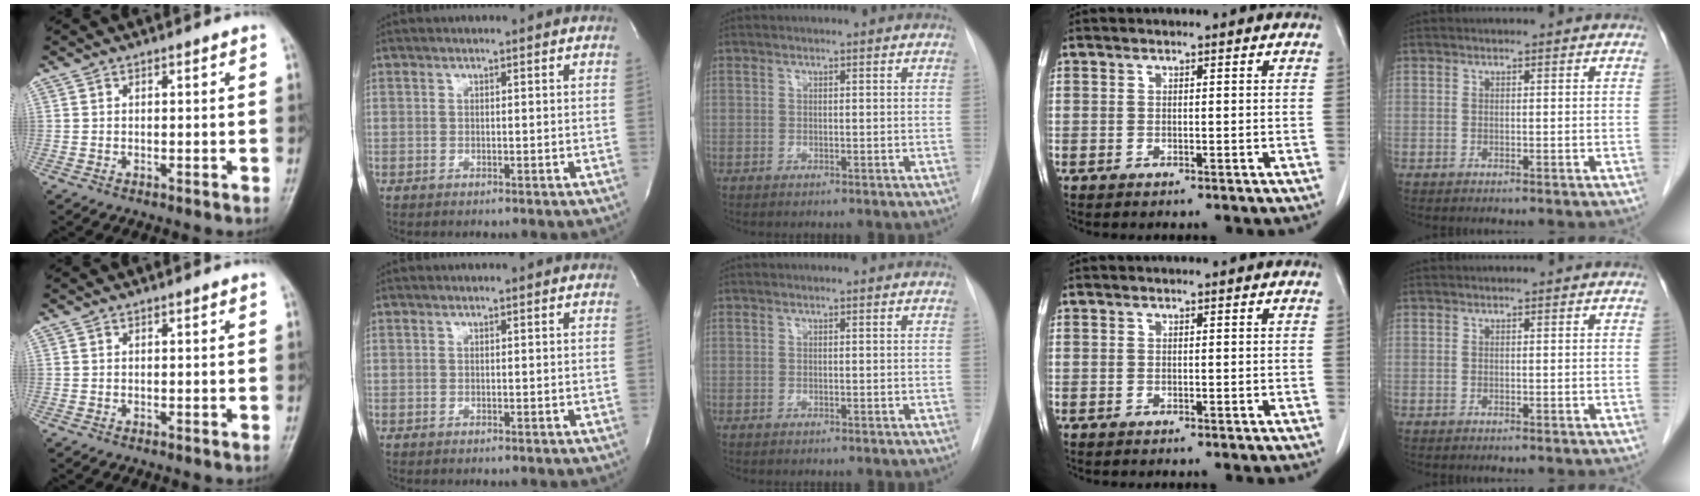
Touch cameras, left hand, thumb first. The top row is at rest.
{}